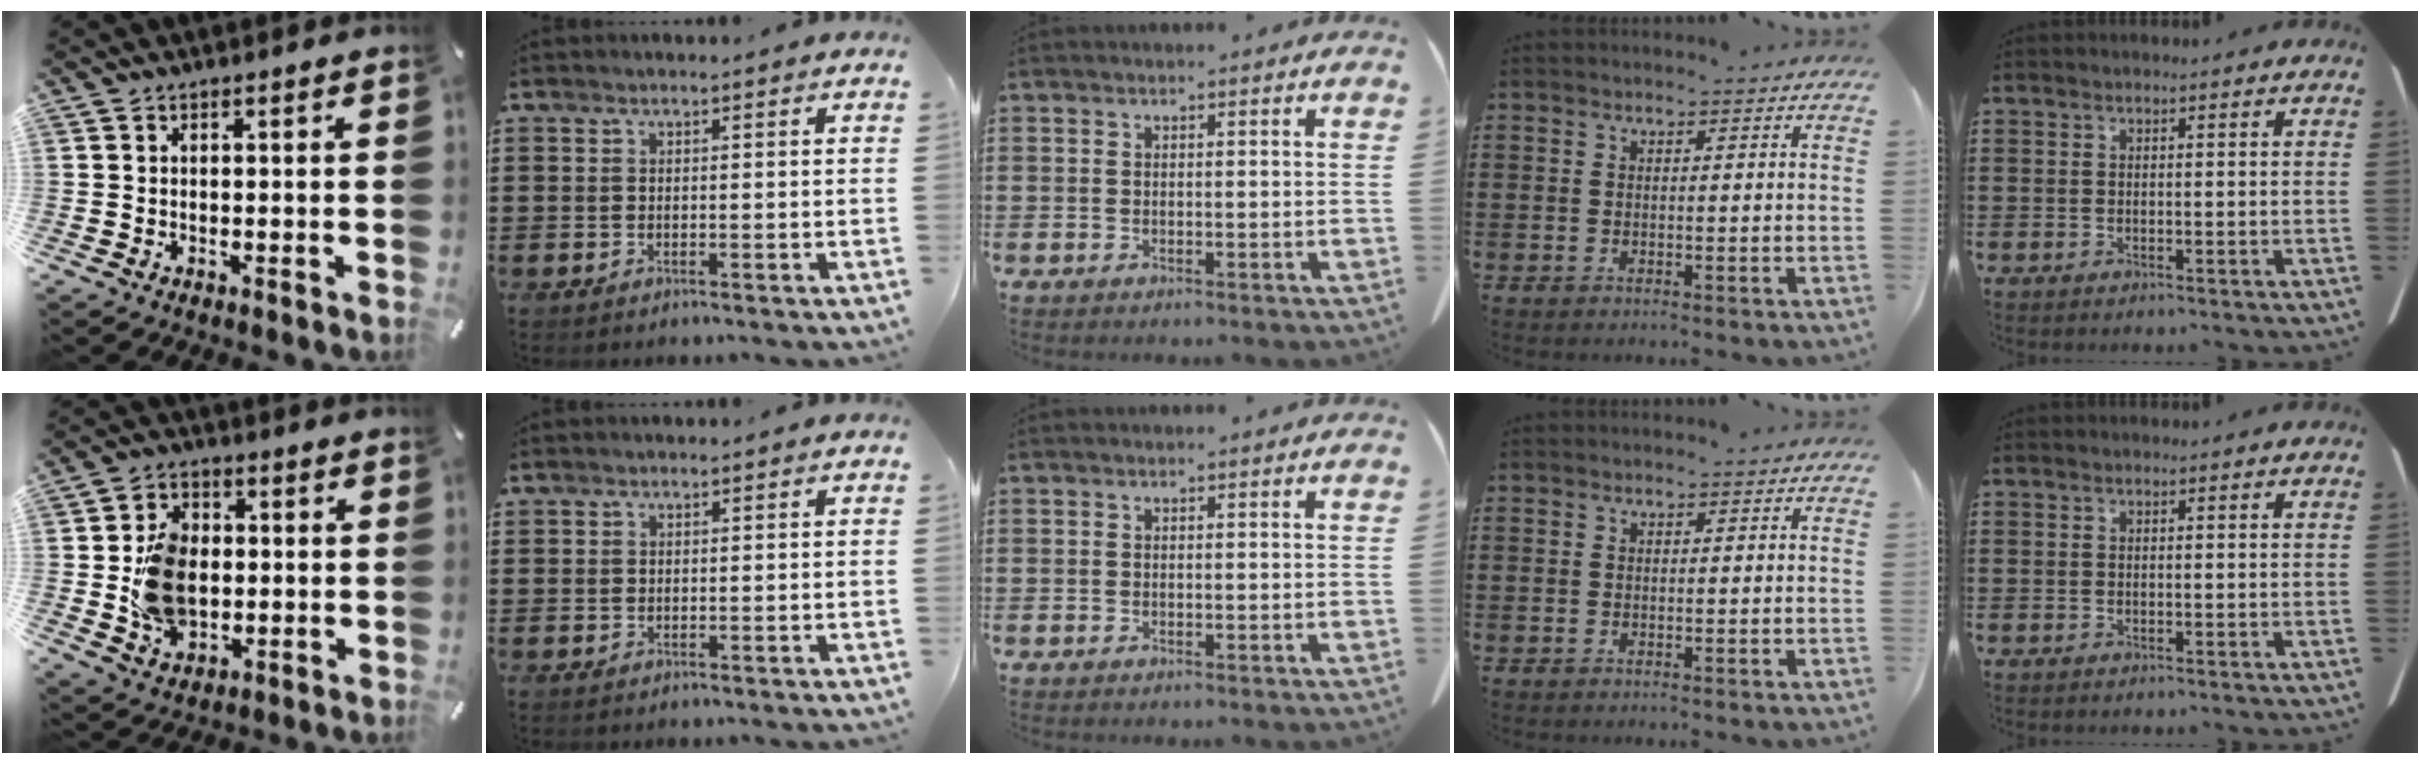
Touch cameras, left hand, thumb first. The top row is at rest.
{"thumb": {"total": 11.7, "force": [-0.6, 9.2, 7.2], "torque": [-0.155, 0.012, -0.010]}, "index": {"total": 0.8, "force": [0.7, 0.3, 0.1], "torque": [-0.004, 0.000, 0.014]}}